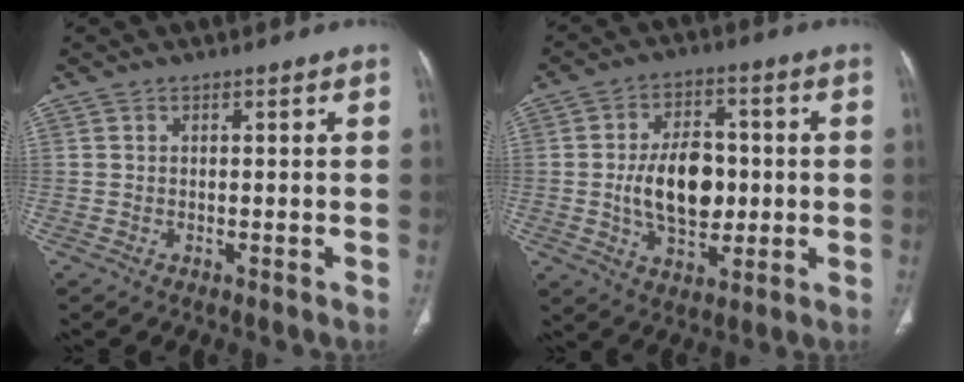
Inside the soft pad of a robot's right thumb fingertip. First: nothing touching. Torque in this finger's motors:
{"motor_torque": [1.58, 1.24, 0.92, -0.65, 0.09]}